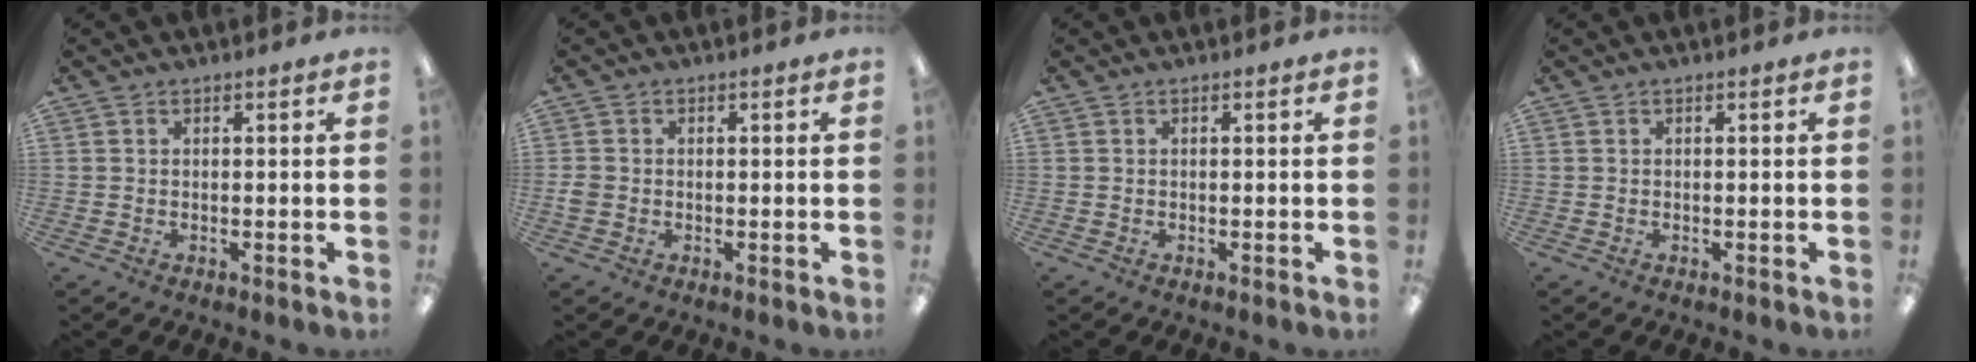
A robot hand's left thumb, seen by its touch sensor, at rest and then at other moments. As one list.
[{"total": 1.9, "force": [-0.5, 1.7, 0.9], "torque": [-0.013, 0.003, -0.008]}, {"total": 0.0}, {"total": 0.0}]